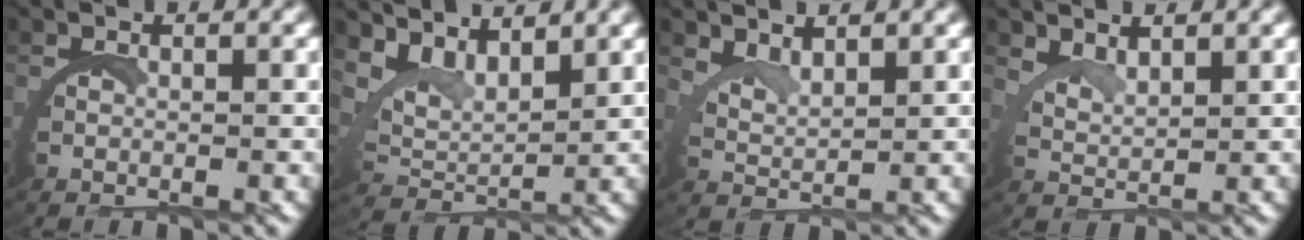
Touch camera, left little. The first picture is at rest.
{"total": 5.2, "force": [3.8, 2.5, 2.5], "torque": [-0.071, 0.000, 0.065]}
{"total": 2.9, "force": [2.8, 0.1, 0.7], "torque": [-0.030, -0.006, 0.051]}
{"total": 2.7, "force": [2.6, -0.3, 0.5], "torque": [-0.021, -0.005, 0.051]}